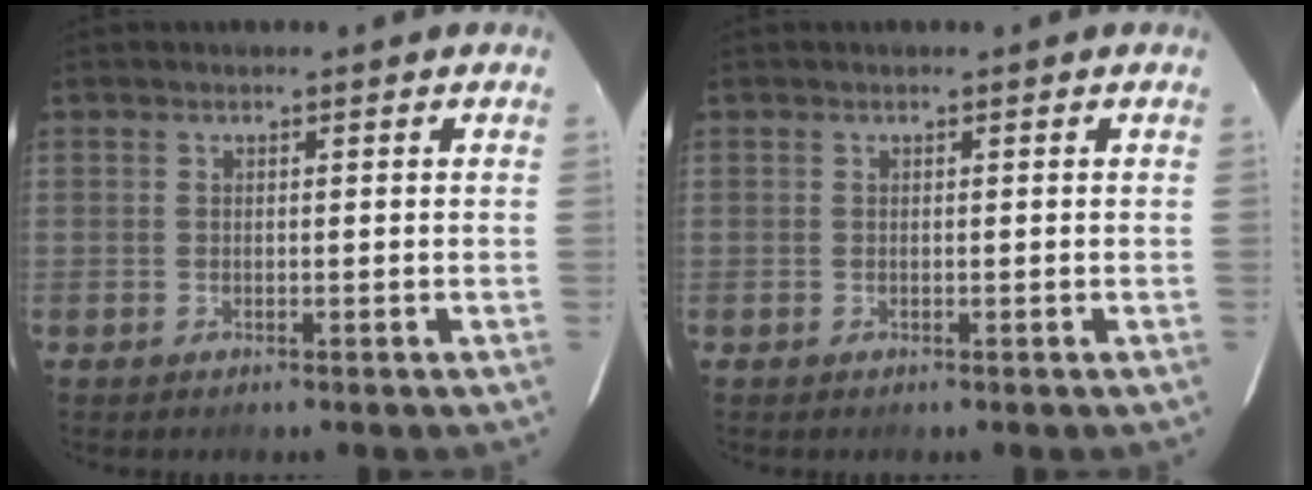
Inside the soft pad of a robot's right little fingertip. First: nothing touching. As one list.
[{"total": 0.0}]